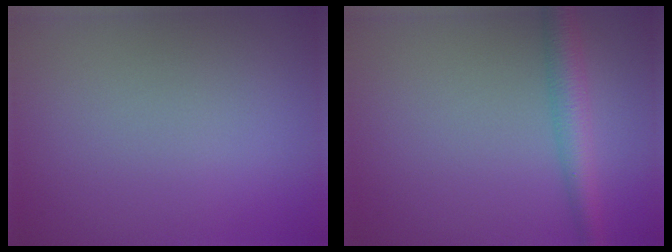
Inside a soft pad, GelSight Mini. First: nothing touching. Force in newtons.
{"total": 3.7, "press": 3.7, "slide": 0.1}